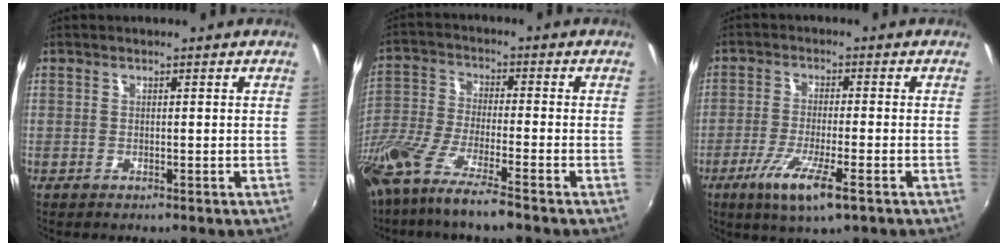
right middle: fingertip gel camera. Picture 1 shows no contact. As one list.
[{"total": 13.7, "force": [-10.1, 1.2, 9.2], "torque": [-0.195, -0.042, -0.190]}, {"total": 8.7, "force": [-4.4, 0.8, 7.5], "torque": [-0.155, -0.024, -0.078]}]